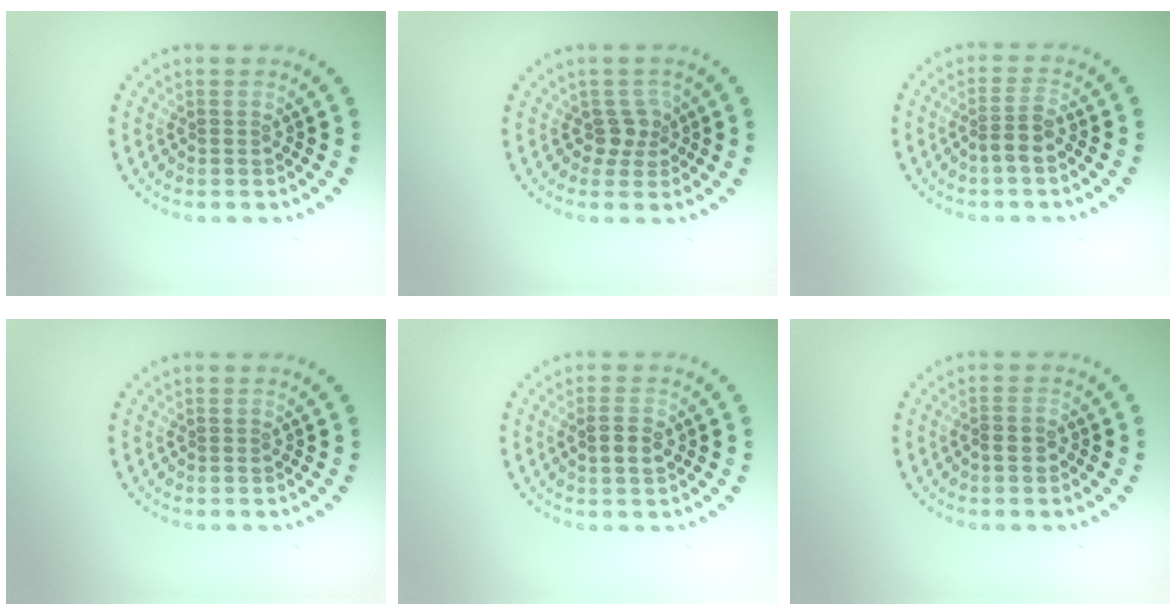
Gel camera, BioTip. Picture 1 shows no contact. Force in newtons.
{"total": 1.8, "press": 1.4, "slide": 1.1}
{"total": 2.0, "press": 1.6, "slide": 1.1}
{"total": 0.0}
{"total": 1.9, "press": 1.9, "slide": 0.2}
{"total": 0.9, "press": 0.8, "slide": 0.4}